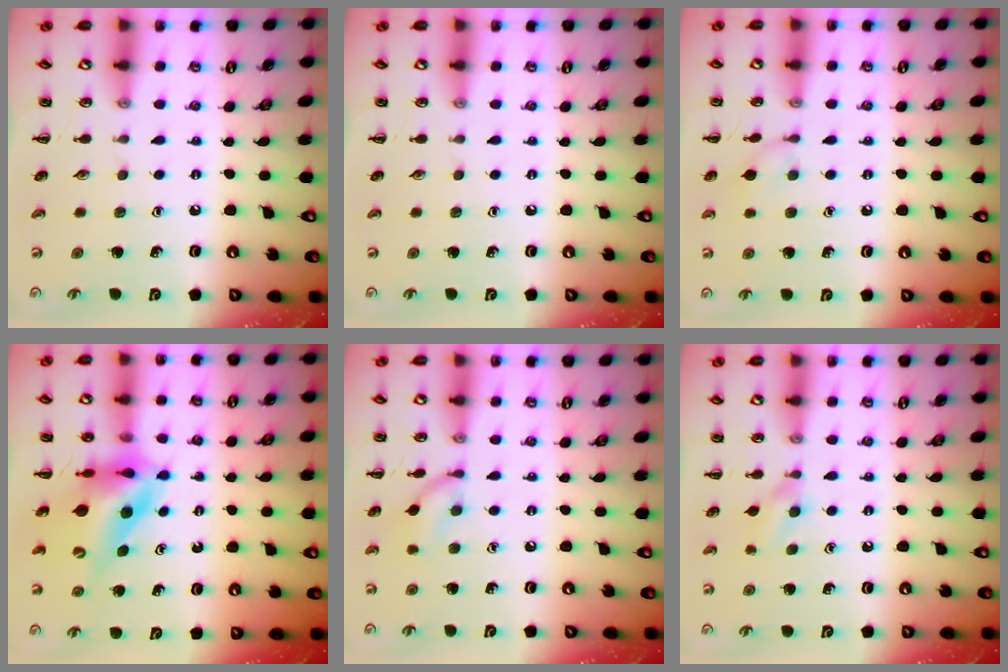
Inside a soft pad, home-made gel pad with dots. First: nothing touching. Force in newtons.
{"total": 0.0}
{"total": 6.2, "press": 5.9, "slide": 1.9}
{"total": 11.1, "press": 10.5, "slide": 3.6}
{"total": 8.3, "press": 8.2, "slide": 0.7}
{"total": 4.0, "press": 3.7, "slide": 1.4}